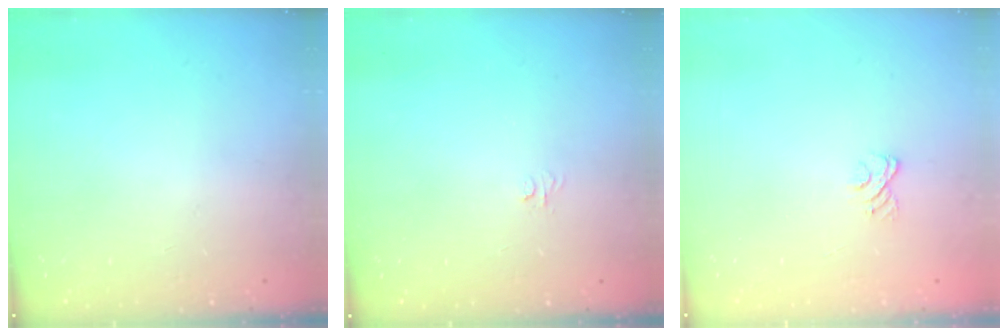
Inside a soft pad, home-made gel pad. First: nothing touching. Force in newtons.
{"total": 3.1, "press": 3.0, "slide": 0.3}
{"total": 3.5, "press": 3.3, "slide": 1.2}